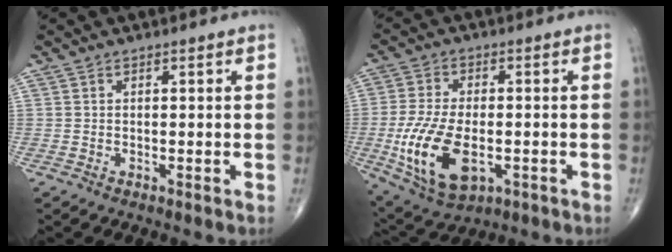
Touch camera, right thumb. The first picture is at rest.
{"total": 14.9, "force": [-3.5, 8.0, 12.1], "torque": [-0.239, -0.005, -0.050]}